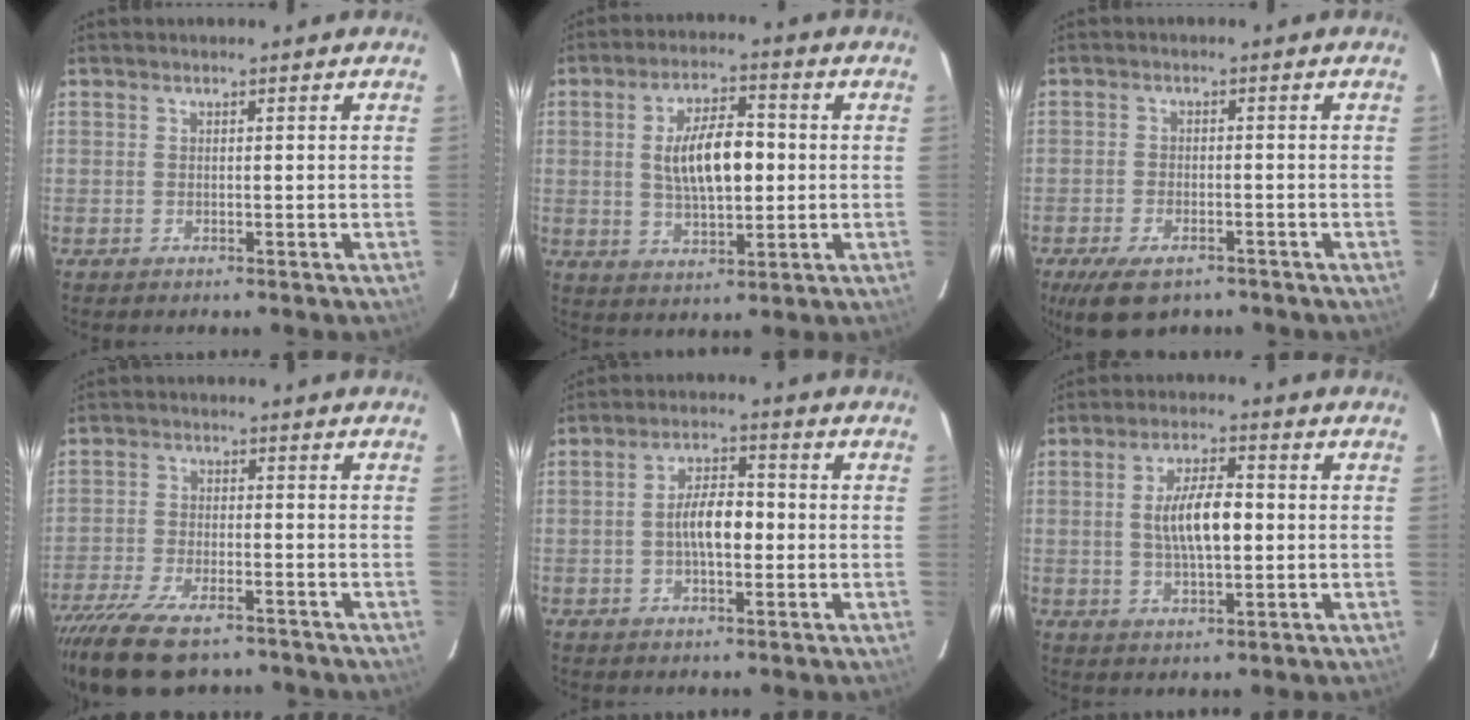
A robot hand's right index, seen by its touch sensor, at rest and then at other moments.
{"total": 10.8, "force": [0.6, 4.6, 9.7], "torque": [-0.177, 0.009, 0.017]}
{"total": 8.2, "force": [-5.6, 3.8, 4.6], "torque": [-0.108, -0.019, -0.091]}
{"total": 14.3, "force": [-10.9, 4.9, 7.8], "torque": [-0.179, -0.038, -0.191]}
{"total": 6.7, "force": [-0.8, 2.8, 6.0], "torque": [-0.108, 0.011, -0.013]}
{"total": 8.6, "force": [0.2, 3.1, 8.0], "torque": [-0.148, 0.006, 0.009]}